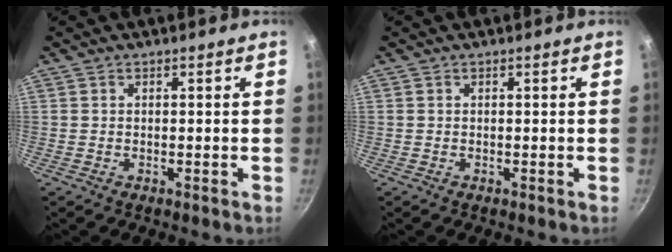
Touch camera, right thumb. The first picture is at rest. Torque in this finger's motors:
{"motor_torque": [0.00, 0.00, 0.00, 0.00, 0.00]}